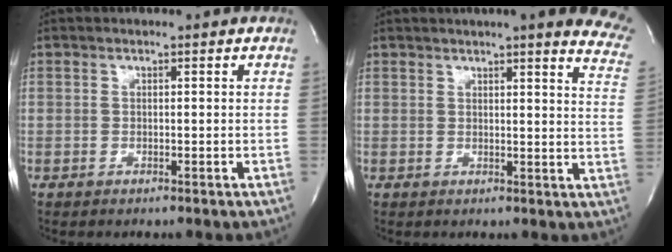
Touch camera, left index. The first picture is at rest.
{"total": 15.6, "force": [12.7, 2.2, 8.7], "torque": [-0.097, -0.020, 0.128]}